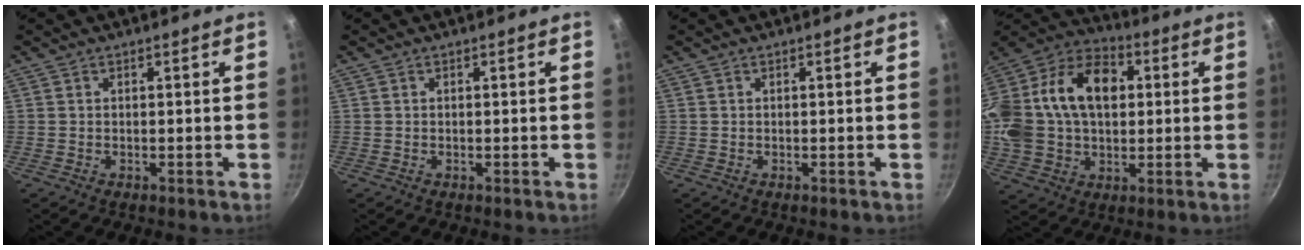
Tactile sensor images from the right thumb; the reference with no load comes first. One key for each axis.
{"total": 0.0}
{"total": 0.0}
{"total": 25.8, "fx": 3.8, "fy": 17.9, "fz": 18.1, "tx": -0.347, "ty": 0.041, "tz": 0.056}